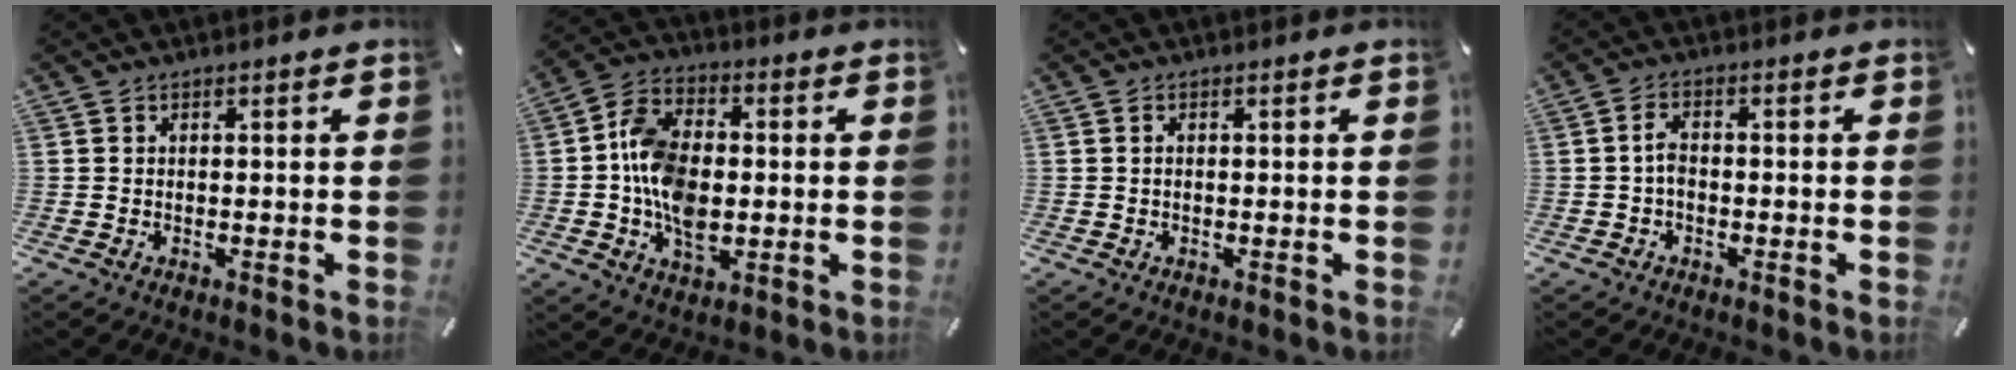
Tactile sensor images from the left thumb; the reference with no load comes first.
{"total": 12.6, "force": [-1.6, 8.6, 9.1], "torque": [-0.192, 0.012, -0.027]}
{"total": 0.7, "force": [0.0, 0.4, 0.6], "torque": [-0.013, 0.001, -0.001]}
{"total": 3.0, "force": [-0.5, 1.8, 2.4], "torque": [-0.046, 0.008, -0.011]}